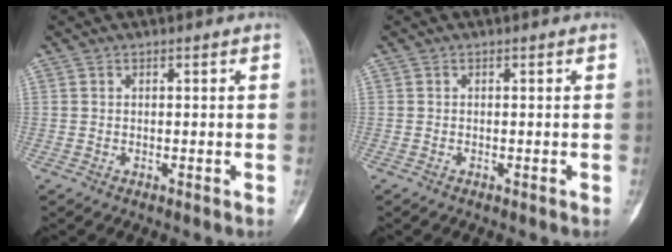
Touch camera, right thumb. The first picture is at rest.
{"total": 0.0}